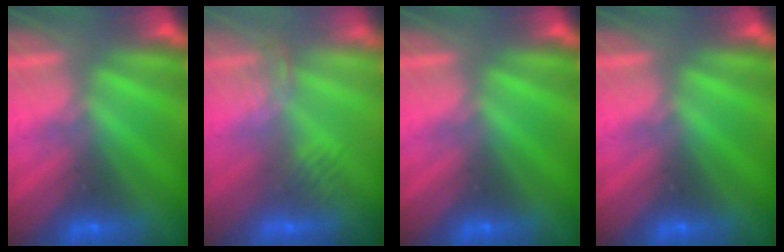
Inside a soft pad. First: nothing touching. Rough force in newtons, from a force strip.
{"total": 2.9}
{"total": 0.0}
{"total": 0.0}